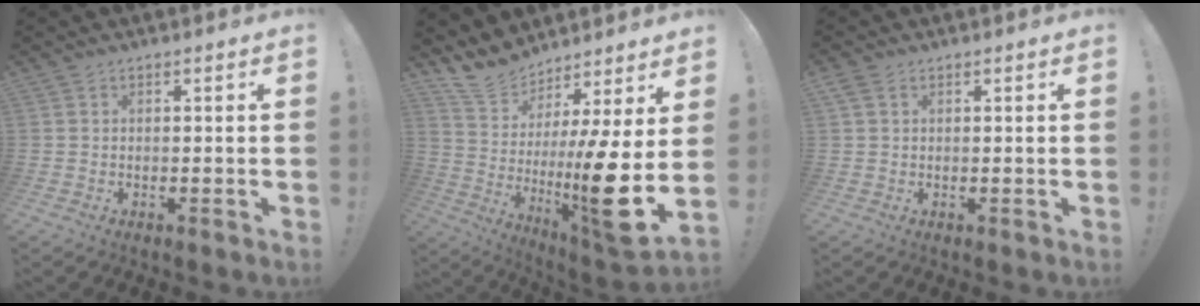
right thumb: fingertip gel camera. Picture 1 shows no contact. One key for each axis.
{"total": 13.0, "fx": 3.2, "fy": 1.1, "fz": 12.6, "tx": -0.226, "ty": -0.081, "tz": 0.058}
{"total": 2.1, "fx": 1.1, "fy": 1.3, "fz": 1.2, "tx": -0.020, "ty": 0.002, "tz": 0.020}